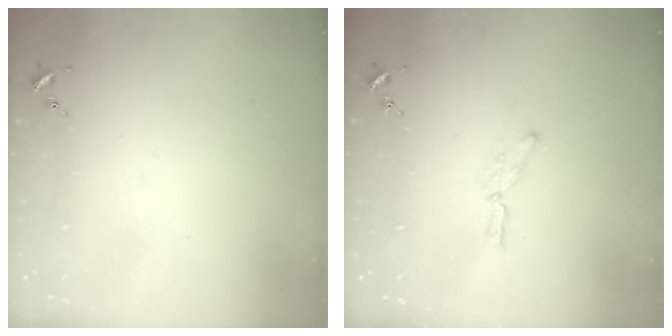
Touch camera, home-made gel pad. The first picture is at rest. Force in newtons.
{"total": 6.4, "press": 6.4, "slide": 0.3}